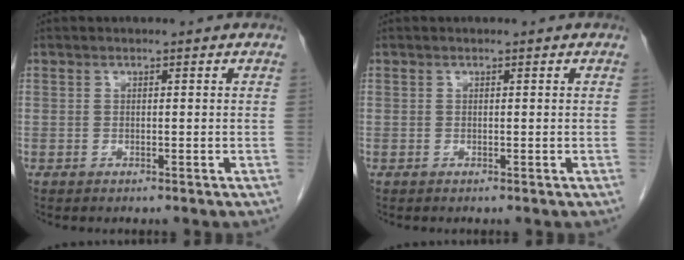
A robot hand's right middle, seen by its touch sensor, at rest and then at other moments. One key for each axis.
{"total": 0.0}